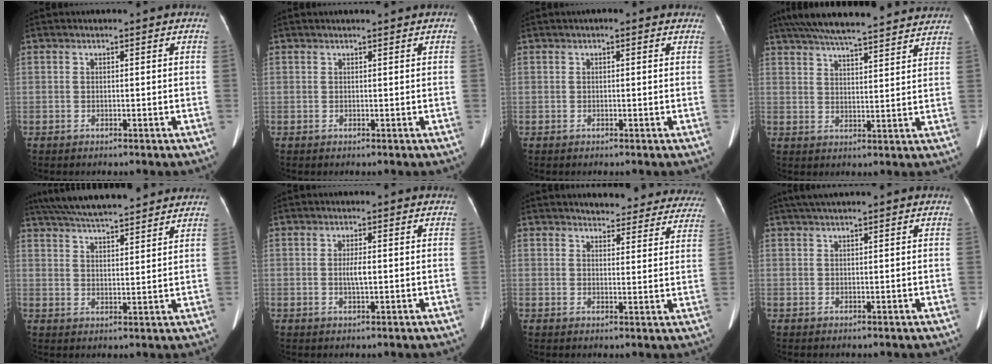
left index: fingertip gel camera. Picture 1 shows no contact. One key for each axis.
{"total": 1.4, "fx": 1.2, "fy": 0.1, "fz": 0.6, "tx": -0.005, "ty": 0.012, "tz": 0.019}
{"total": 1.7, "fx": 1.1, "fy": 0.6, "fz": 1.2, "tx": -0.015, "ty": 0.016, "tz": 0.010}
{"total": 22.7, "fx": 20.3, "fy": 2.9, "fz": 9.7, "tx": -0.167, "ty": 0.034, "tz": 0.277}
{"total": 16.6, "fx": 14.8, "fy": 2.2, "fz": 7.3, "tx": -0.129, "ty": 0.039, "tz": 0.221}
{"total": 2.0, "fx": -0.1, "fy": 0.3, "fz": 2.0, "tx": -0.042, "ty": -0.003, "tz": -0.001}
{"total": 16.7, "fx": 15.7, "fy": 4.6, "fz": 3.2, "tx": -0.006, "ty": -0.028, "tz": 0.162}
{"total": 4.6, "fx": 3.8, "fy": 0.0, "fz": 2.6, "tx": -0.040, "ty": 0.035, "tz": 0.065}